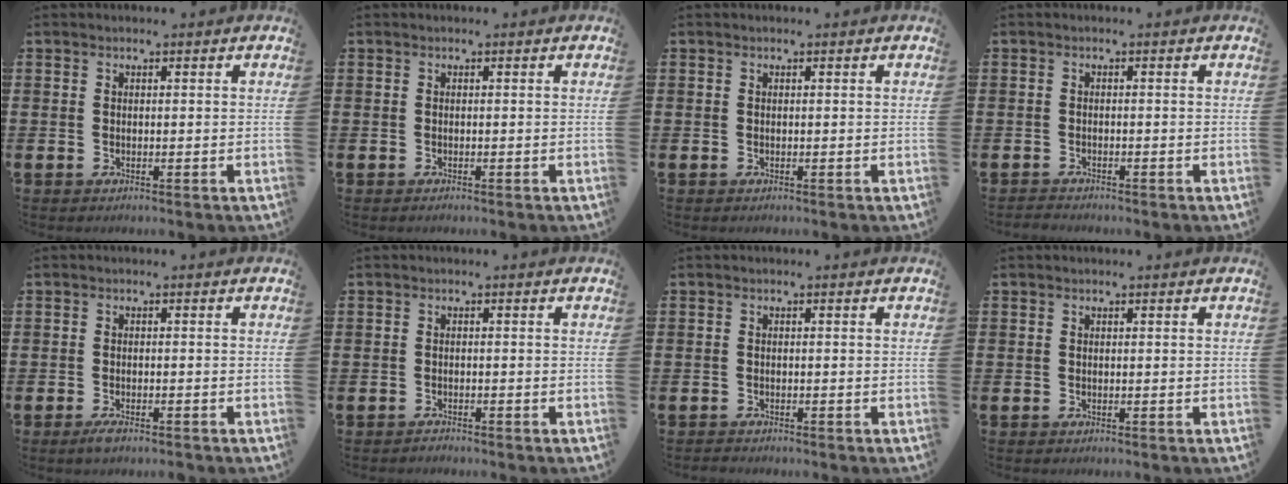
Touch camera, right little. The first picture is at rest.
{"total": 0.0}
{"total": 0.0}
{"total": 0.8, "force": [-0.8, 0.1, 0.0], "torque": [-0.003, -0.002, -0.016]}
{"total": 1.6, "force": [-0.9, 0.5, 1.3], "torque": [-0.015, -0.002, -0.020]}
{"total": 0.7, "force": [-0.7, 0.1, 0.0], "torque": [-0.003, -0.002, -0.014]}
{"total": 0.5, "force": [-0.5, 0.1, 0.0], "torque": [-0.002, -0.002, -0.011]}
{"total": 0.0}